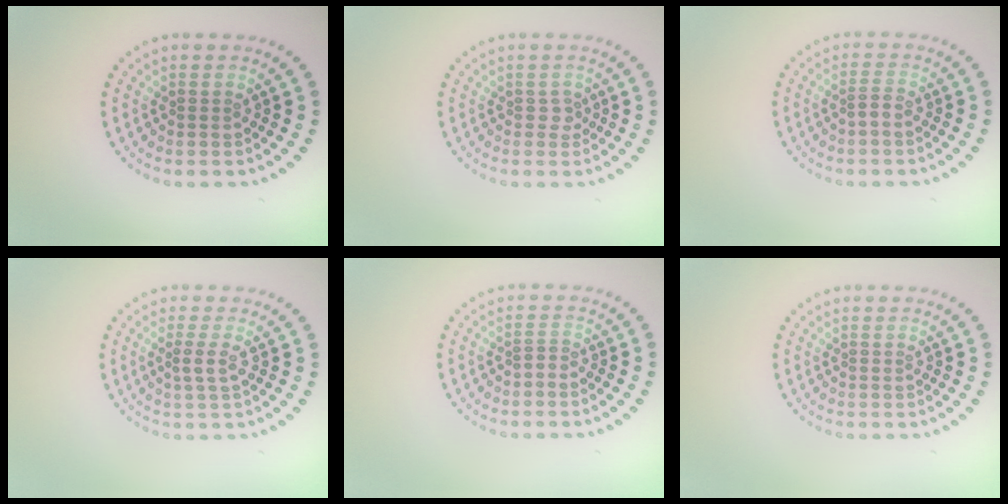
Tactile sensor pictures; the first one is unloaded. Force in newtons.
{"total": 0.8, "press": 0.6, "slide": 0.5}
{"total": 1.0, "press": 0.8, "slide": 0.5}
{"total": 1.7, "press": 1.3, "slide": 1.0}
{"total": 0.5, "press": 0.2, "slide": 0.5}
{"total": 0.0}